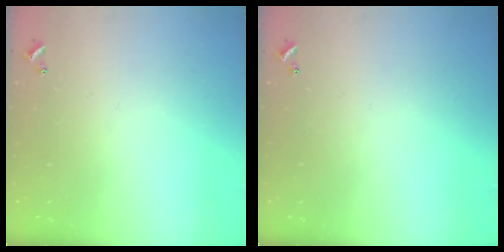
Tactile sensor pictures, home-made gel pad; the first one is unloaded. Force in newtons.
{"total": 0.0}